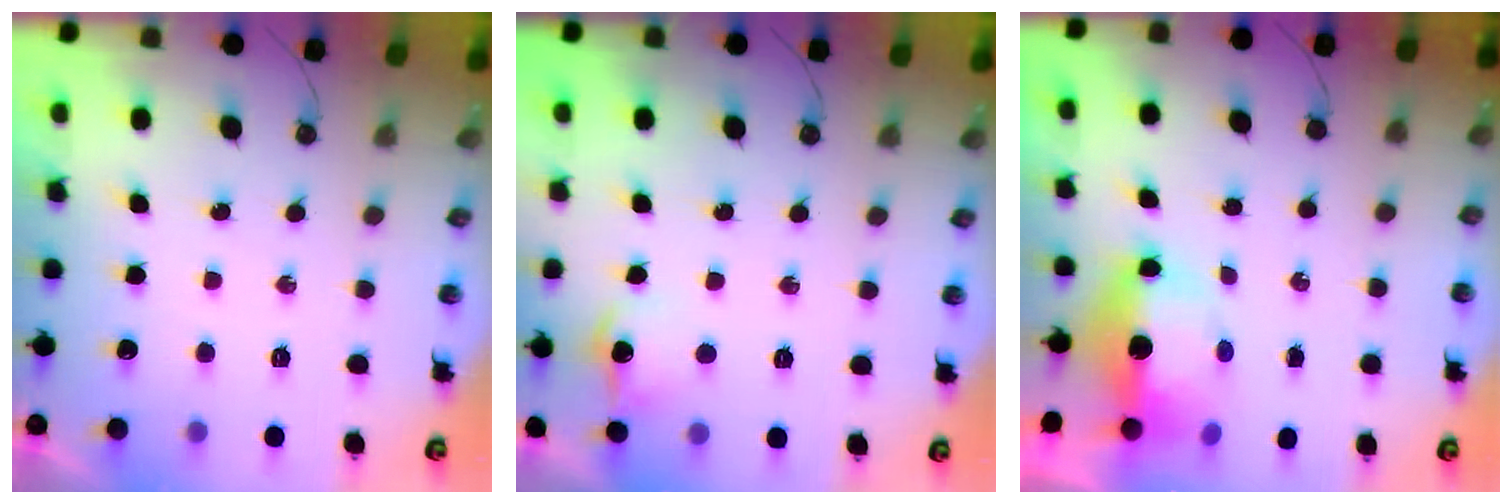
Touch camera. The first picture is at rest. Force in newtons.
{"total": 8.4, "press": 8.3, "slide": 0.8}
{"total": 7.4, "press": 7.3, "slide": 1.0}